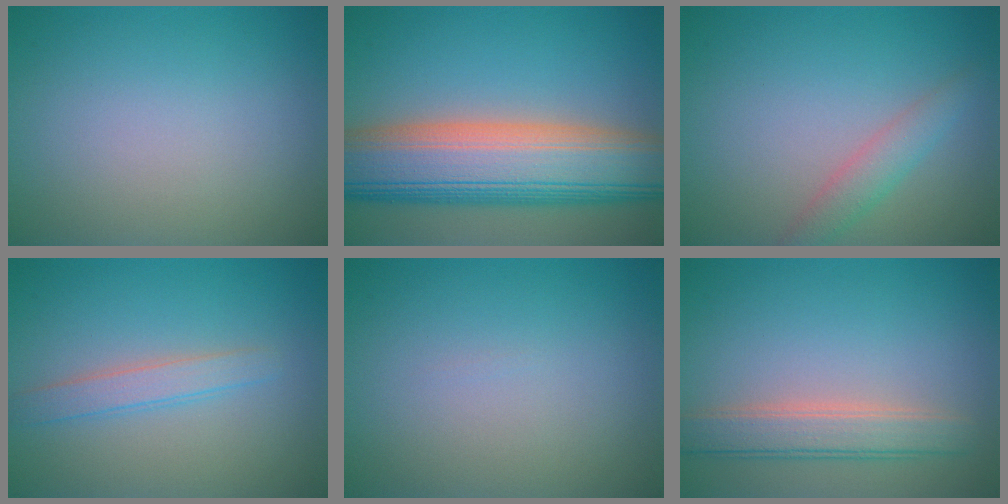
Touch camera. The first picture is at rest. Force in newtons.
{"total": 13.0, "press": 13.0, "slide": 0.5}
{"total": 2.2, "press": 2.2, "slide": 0.1}
{"total": 2.1, "press": 2.1, "slide": 0.0}
{"total": 0.0}
{"total": 3.7, "press": 3.7, "slide": 0.3}